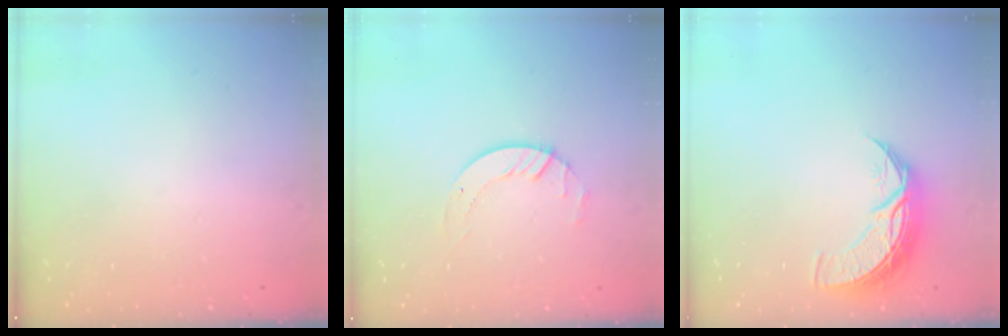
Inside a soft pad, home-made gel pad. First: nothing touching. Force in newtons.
{"total": 3.6, "press": 3.6, "slide": 0.4}
{"total": 9.0, "press": 9.0, "slide": 0.6}